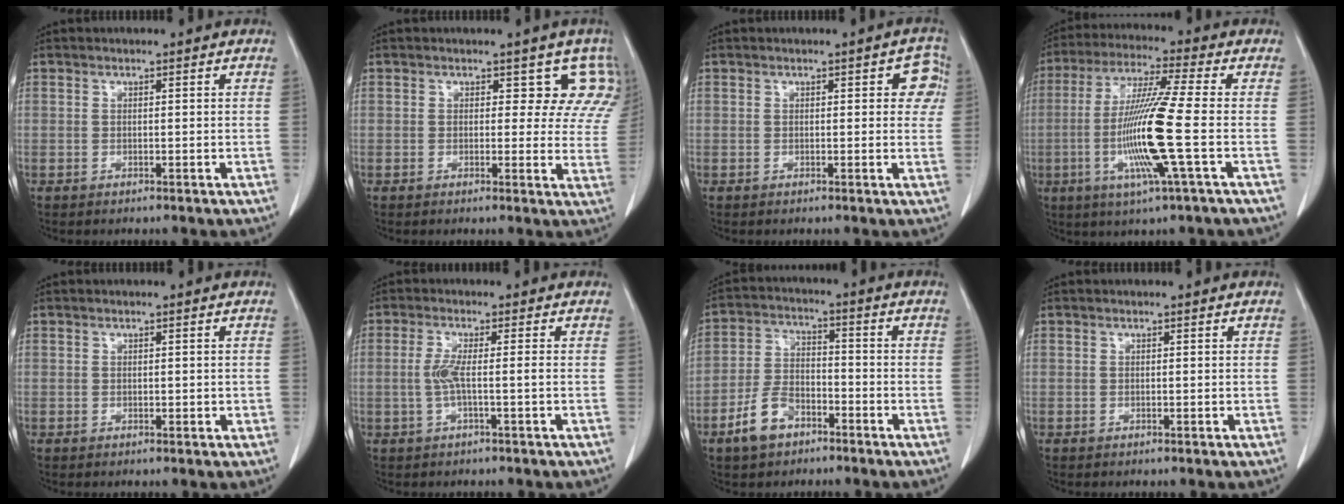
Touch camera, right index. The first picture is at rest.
{"total": 6.1, "force": [4.4, 3.7, 2.0], "torque": [0.010, -0.006, 0.017]}
{"total": 3.7, "force": [1.0, 1.8, 3.1], "torque": [-0.018, 0.011, 0.005]}
{"total": 13.5, "force": [-2.7, -1.1, 13.2], "torque": [-0.266, -0.015, -0.061]}
{"total": 1.0, "force": [0.0, 0.7, 0.7], "torque": [-0.009, 0.002, 0.003]}
{"total": 3.3, "force": [-0.5, -0.1, 3.2], "torque": [-0.070, 0.002, -0.010]}
{"total": 7.6, "force": [-4.5, 4.3, 4.3], "torque": [-0.097, 0.009, -0.082]}
{"total": 0.0}